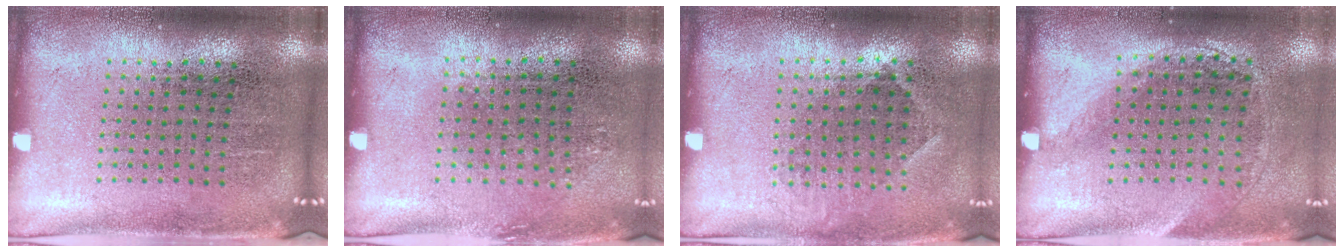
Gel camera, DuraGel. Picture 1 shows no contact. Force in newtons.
{"total": 0.8, "press": 0.7, "slide": 0.4}
{"total": 0.9, "press": 0.6, "slide": 0.6}
{"total": 1.4, "press": 1.0, "slide": 1.0}